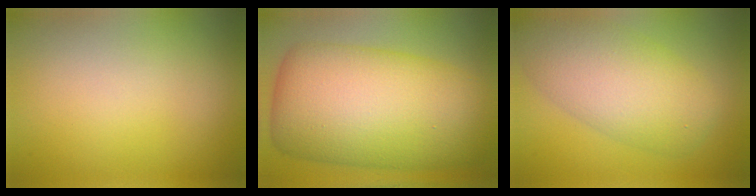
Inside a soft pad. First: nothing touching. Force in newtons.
{"total": 15.1, "press": 15.1, "slide": 0.2}
{"total": 7.9, "press": 7.9, "slide": 0.2}